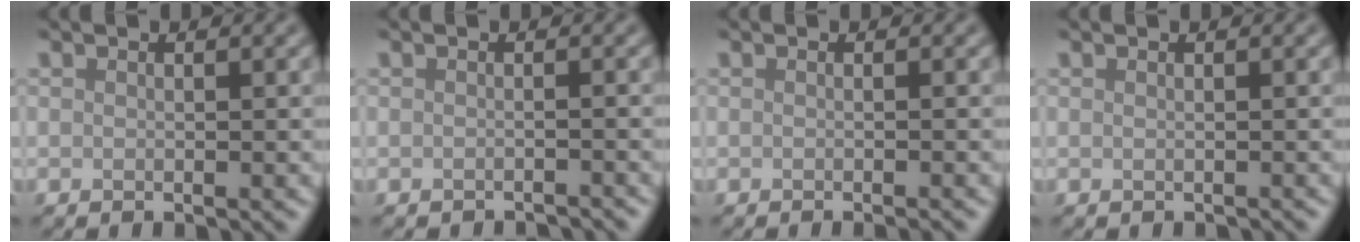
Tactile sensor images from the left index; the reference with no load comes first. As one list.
[{"total": 1.7, "force": [-1.7, 0.0, 0.1], "torque": [0.003, -0.005, -0.023]}, {"total": 1.3, "force": [-0.4, 0.5, 1.1], "torque": [-0.003, -0.006, -0.012]}, {"total": 0.0}]